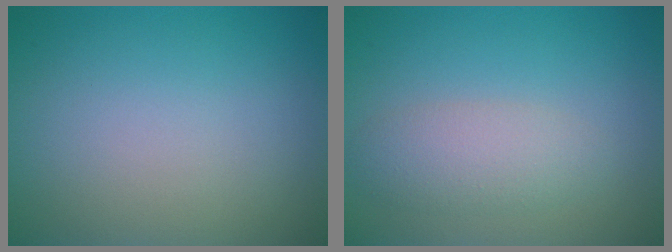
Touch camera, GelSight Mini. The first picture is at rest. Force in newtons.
{"total": 2.9, "press": 2.9, "slide": 0.1}